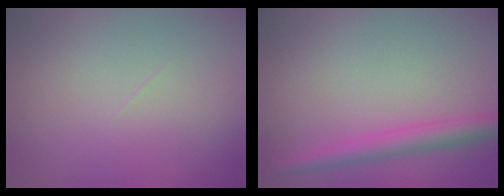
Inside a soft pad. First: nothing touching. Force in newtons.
{"total": 3.0, "press": 3.0, "slide": 0.0}